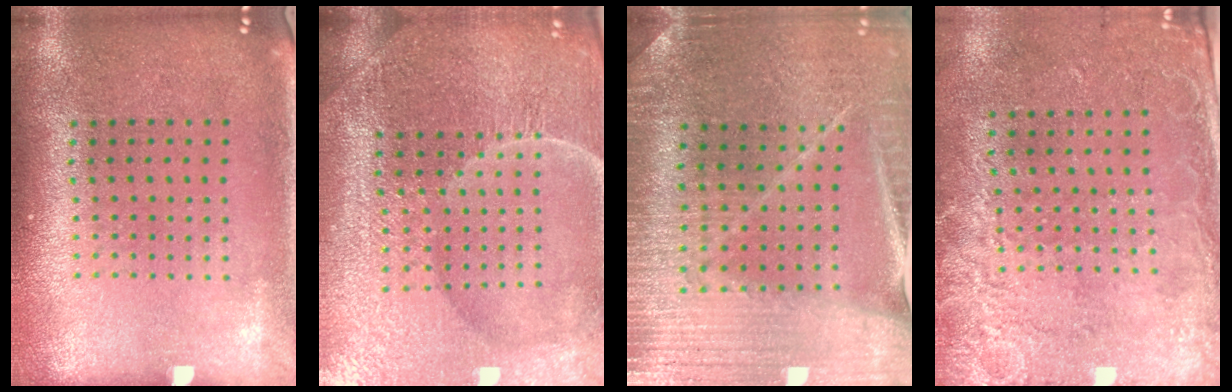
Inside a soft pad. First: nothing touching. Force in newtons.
{"total": 5.5, "press": 5.0, "slide": 2.1}
{"total": 3.0, "press": 3.0, "slide": 0.3}
{"total": 2.7, "press": 2.0, "slide": 1.8}